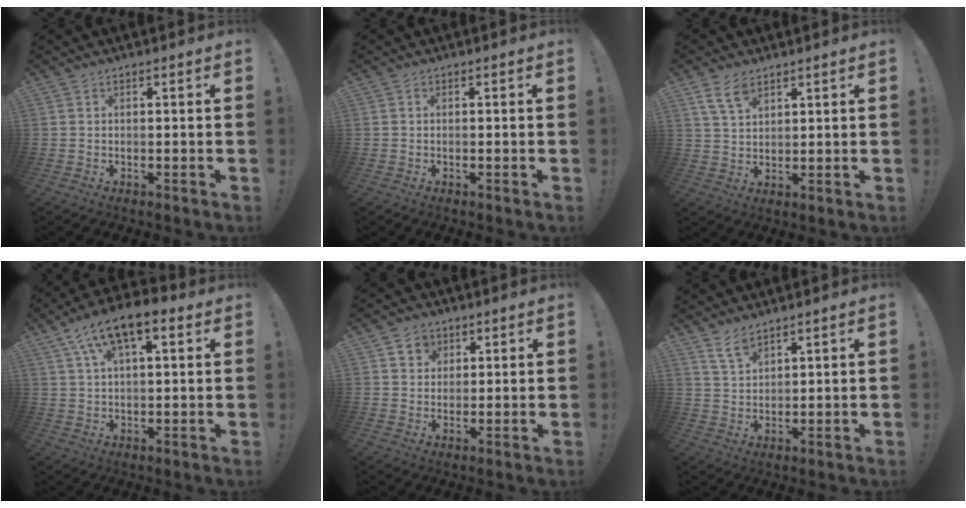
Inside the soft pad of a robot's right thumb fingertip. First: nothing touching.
{"total": 0.0}
{"total": 6.7, "force": [4.4, 3.2, 3.8], "torque": [-0.070, -0.016, 0.085]}
{"total": 11.2, "force": [5.6, 4.8, 8.4], "torque": [-0.150, -0.009, 0.103]}
{"total": 5.3, "force": [2.8, 4.3, 1.2], "torque": [-0.012, -0.014, 0.052]}
{"total": 5.5, "force": [4.4, 1.9, 2.7], "torque": [-0.056, -0.022, 0.084]}